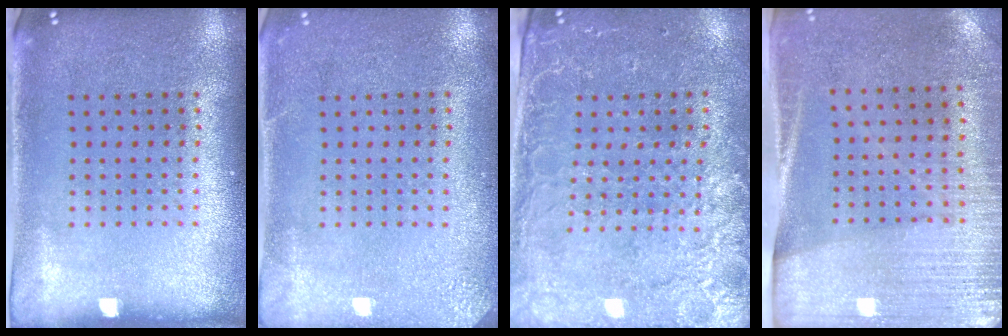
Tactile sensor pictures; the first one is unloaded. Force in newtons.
{"total": 2.5, "press": 2.4, "slide": 0.3}
{"total": 3.0, "press": 2.8, "slide": 1.2}
{"total": 2.9, "press": 2.6, "slide": 1.3}